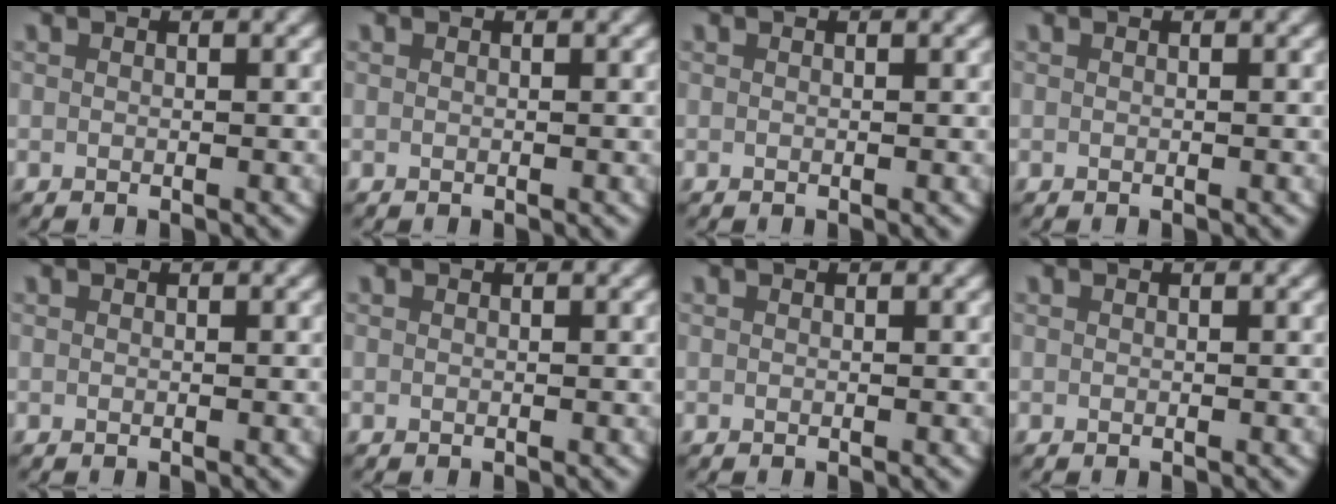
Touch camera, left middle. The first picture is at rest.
{"total": 0.0}
{"total": 0.0}
{"total": 0.0}
{"total": 0.0}
{"total": 0.0}
{"total": 0.0}
{"total": 0.0}